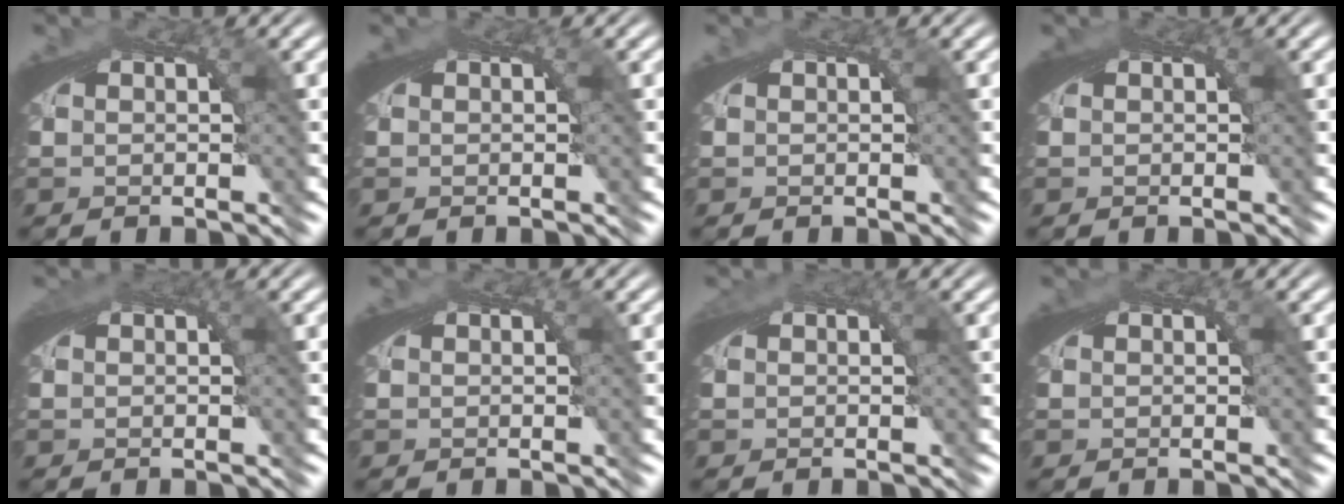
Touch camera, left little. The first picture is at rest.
{"total": 0.6, "force": [0.2, 0.2, 0.5], "torque": [-0.005, 0.003, 0.002]}
{"total": 0.0}
{"total": 0.9, "force": [0.3, 0.4, 0.8], "torque": [-0.009, 0.004, 0.003]}
{"total": 0.6, "force": [0.3, 0.3, 0.4], "torque": [-0.005, 0.003, 0.003]}
{"total": 0.0}
{"total": 0.0}
{"total": 0.0}